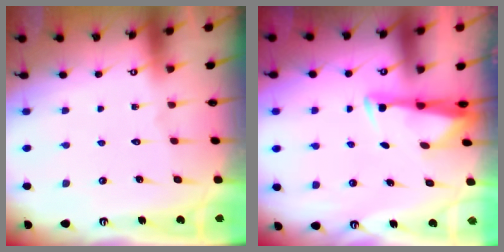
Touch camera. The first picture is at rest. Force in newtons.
{"total": 3.2, "press": 3.1, "slide": 0.9}